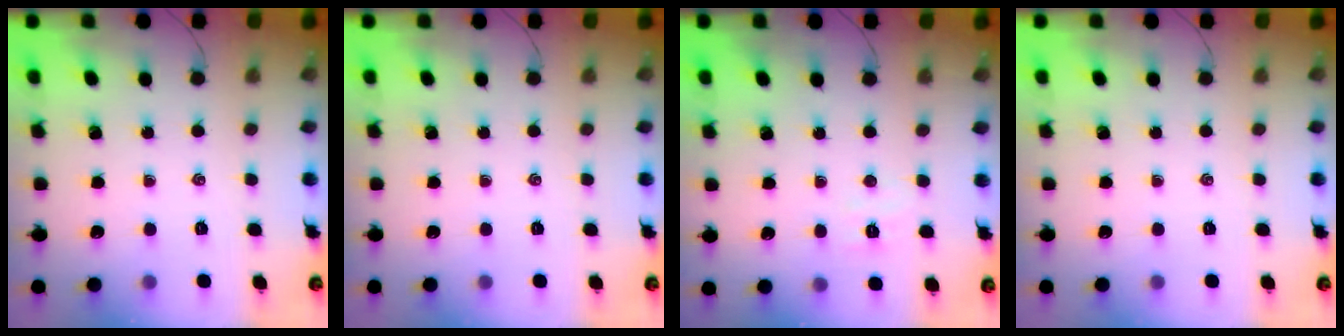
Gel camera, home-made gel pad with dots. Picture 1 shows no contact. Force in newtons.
{"total": 0.0}
{"total": 3.3, "press": 3.2, "slide": 0.9}
{"total": 0.0}